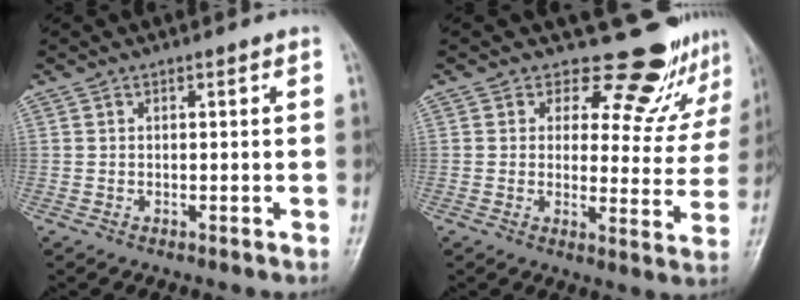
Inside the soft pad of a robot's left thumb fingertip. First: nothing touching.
{"total": 13.5, "force": [11.9, 5.8, 2.6], "torque": [0.023, -0.093, 0.126]}